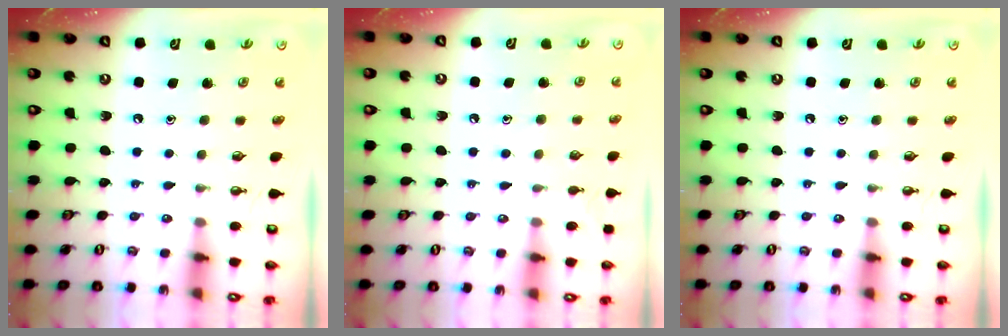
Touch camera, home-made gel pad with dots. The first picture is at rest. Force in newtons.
{"total": 5.7, "press": 5.7, "slide": 0.6}
{"total": 0.0}